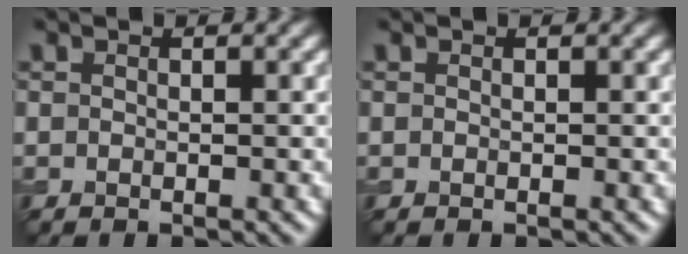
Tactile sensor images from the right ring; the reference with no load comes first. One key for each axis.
{"total": 0.0}